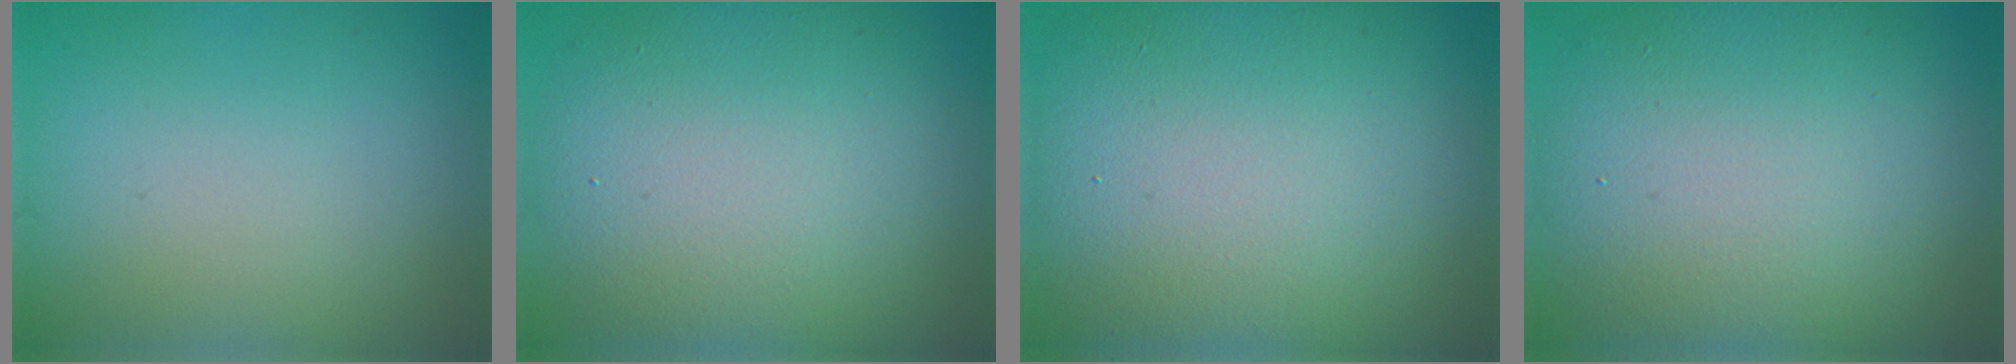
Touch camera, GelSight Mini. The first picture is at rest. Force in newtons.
{"total": 11.9, "press": 11.8, "slide": 0.7}
{"total": 15.6, "press": 15.6, "slide": 1.5}
{"total": 12.6, "press": 12.5, "slide": 0.9}